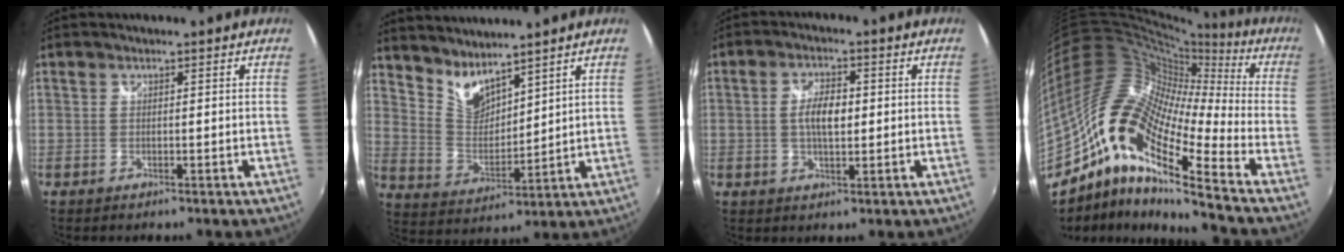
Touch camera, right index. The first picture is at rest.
{"total": 8.0, "force": [6.8, 2.4, 3.4], "torque": [-0.062, -0.010, 0.139]}
{"total": 5.6, "force": [0.1, 2.6, 4.9], "torque": [-0.092, 0.006, 0.003]}
{"total": 16.7, "force": [-7.5, 4.5, 14.3], "torque": [-0.222, -0.008, -0.166]}